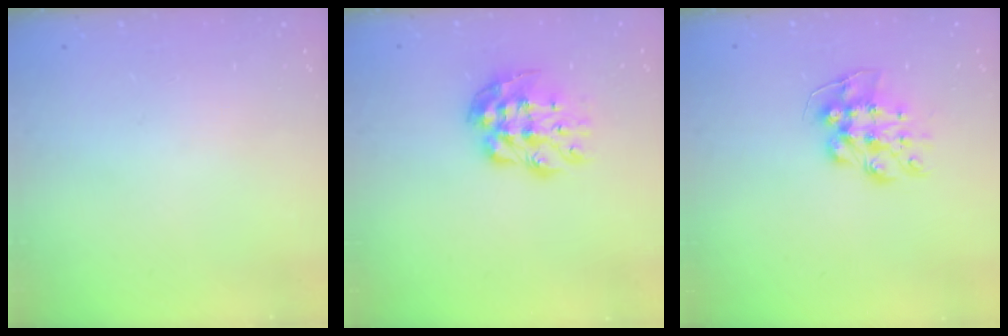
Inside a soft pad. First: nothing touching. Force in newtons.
{"total": 10.4, "press": 10.4, "slide": 1.1}
{"total": 9.6, "press": 9.5, "slide": 0.8}